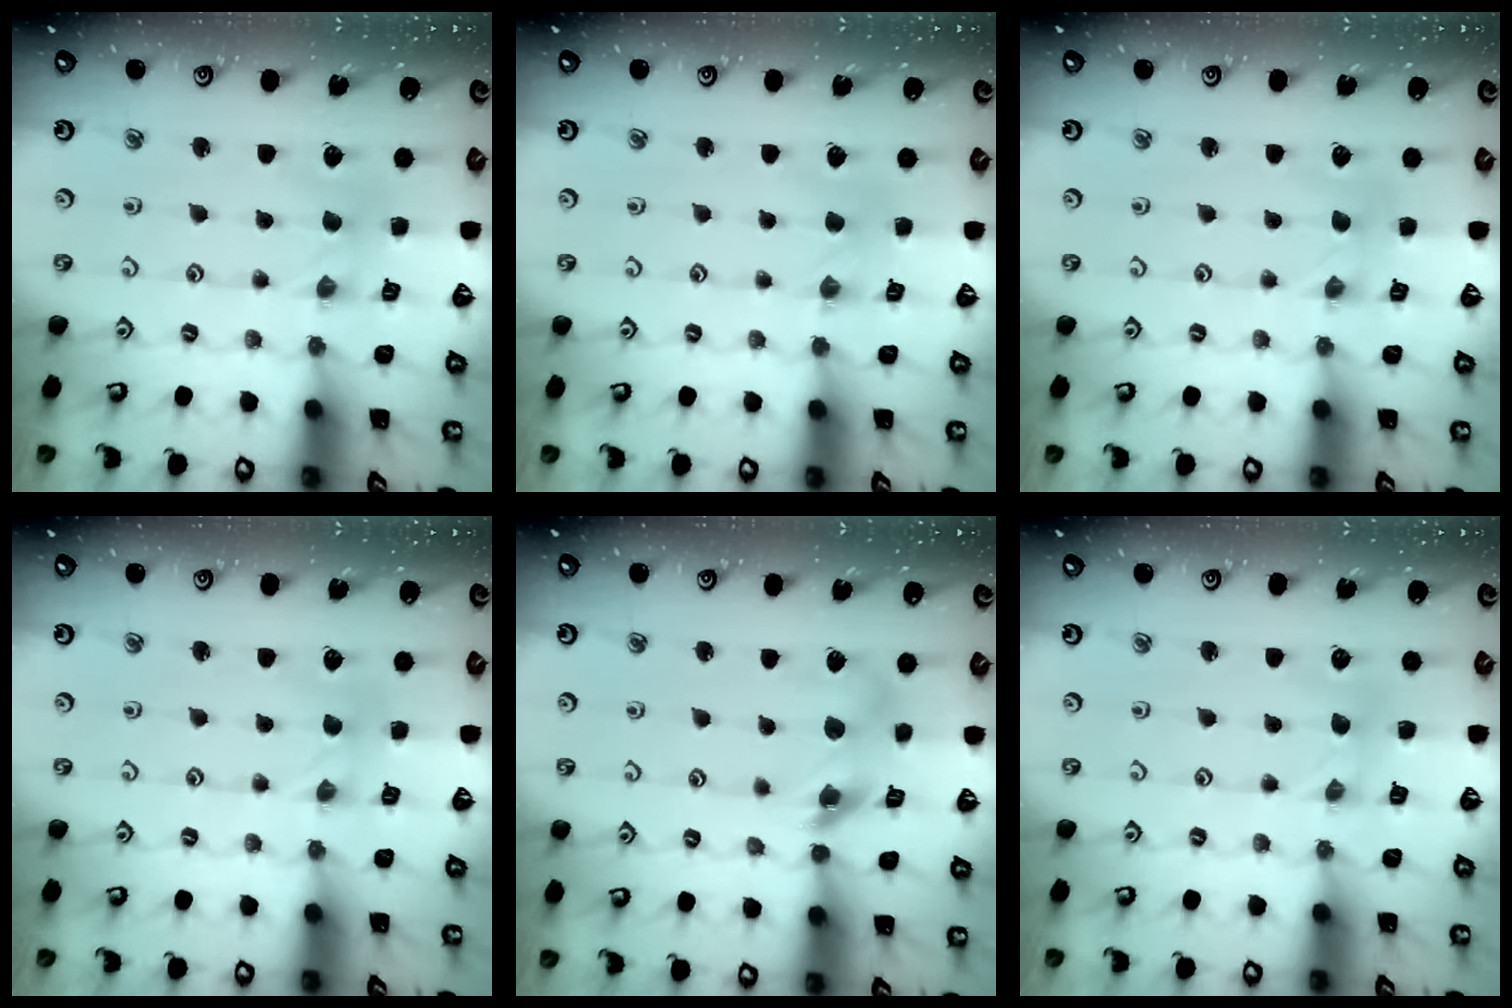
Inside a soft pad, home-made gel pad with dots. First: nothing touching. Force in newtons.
{"total": 1.9, "press": 1.9, "slide": 0.3}
{"total": 0.0}
{"total": 0.0}
{"total": 12.0, "press": 11.9, "slide": 1.3}
{"total": 1.2, "press": 1.2, "slide": 0.1}